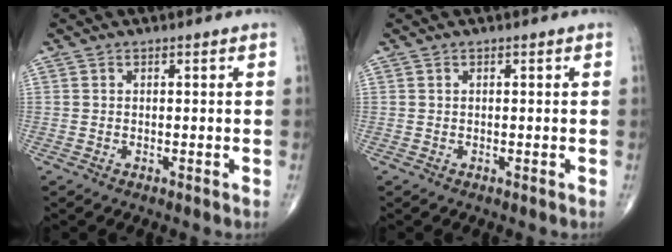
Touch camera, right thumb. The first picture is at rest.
{"total": 0.0}